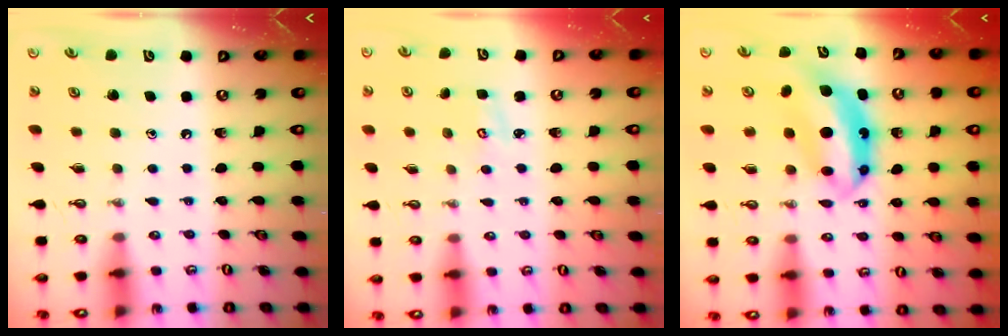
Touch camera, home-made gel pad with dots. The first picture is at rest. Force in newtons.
{"total": 2.6, "press": 2.6, "slide": 0.3}
{"total": 8.9, "press": 8.9, "slide": 0.7}